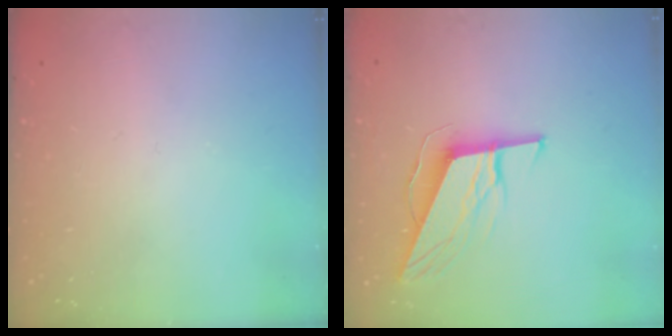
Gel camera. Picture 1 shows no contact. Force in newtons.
{"total": 9.7, "press": 9.5, "slide": 1.9}